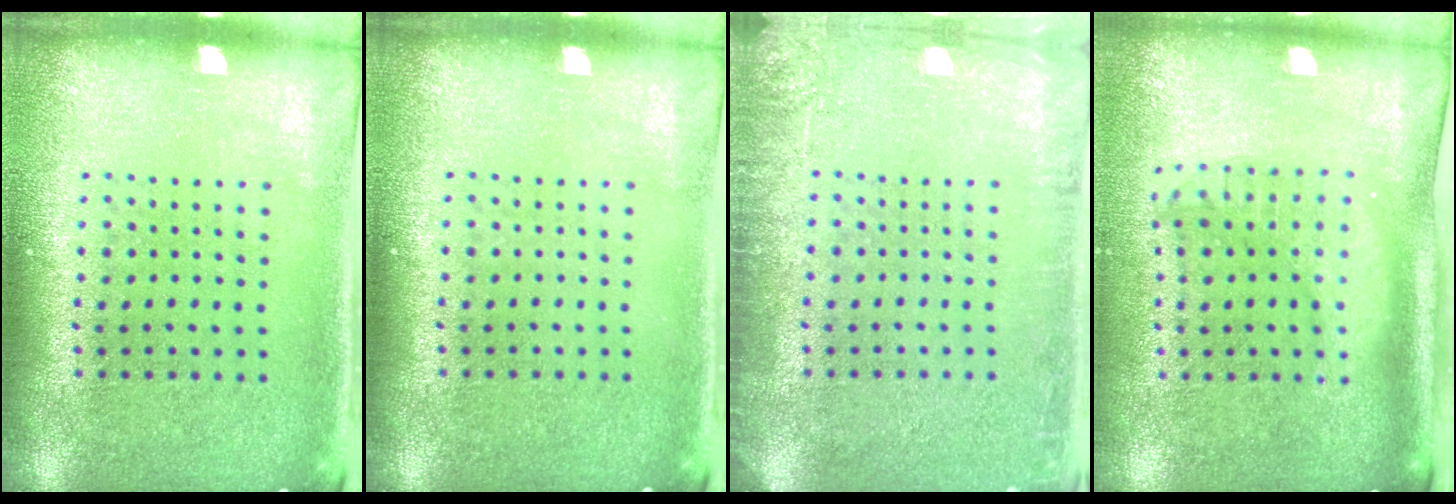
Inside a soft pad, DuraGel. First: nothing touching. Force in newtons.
{"total": 0.0}
{"total": 2.6, "press": 2.5, "slide": 0.5}
{"total": 1.9, "press": 1.5, "slide": 1.1}